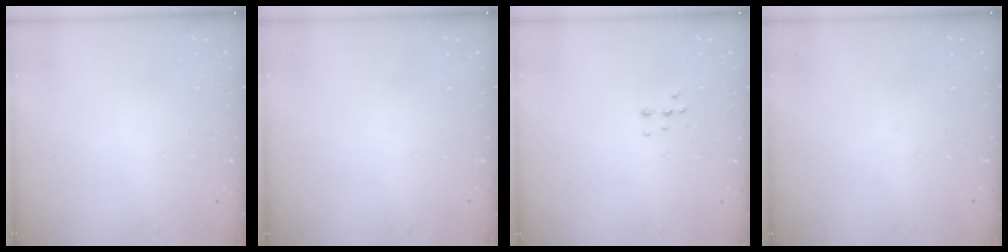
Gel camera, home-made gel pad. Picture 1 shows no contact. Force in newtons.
{"total": 0.0}
{"total": 5.7, "press": 5.6, "slide": 1.0}
{"total": 0.0}